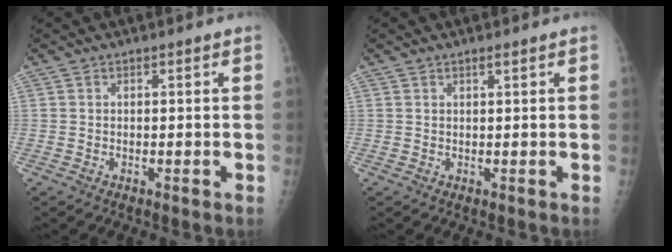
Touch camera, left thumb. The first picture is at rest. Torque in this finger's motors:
{"motor_torque": [0.31, -0.10, 0.16, -0.06, 0.05]}